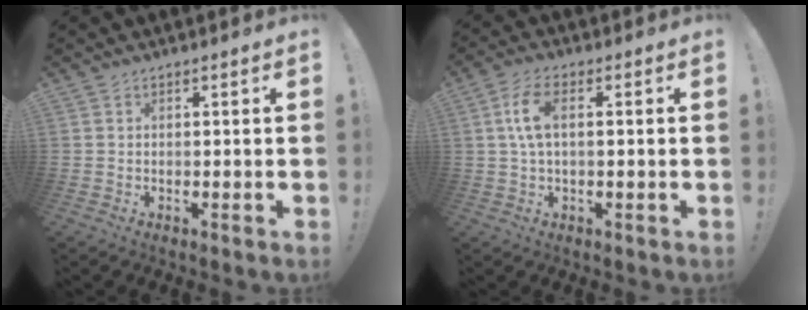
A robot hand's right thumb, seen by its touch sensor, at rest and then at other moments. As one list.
[{"total": 7.1, "force": [0.8, 3.0, 6.4], "torque": [-0.133, -0.004, 0.012]}]